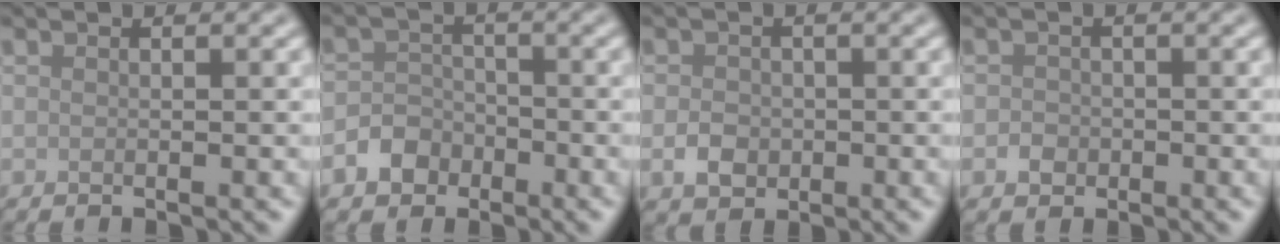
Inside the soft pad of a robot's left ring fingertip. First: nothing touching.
{"total": 2.6, "force": [-1.4, 2.1, 0.7], "torque": [-0.006, 0.007, -0.030]}
{"total": 2.1, "force": [-0.5, 1.8, 1.1], "torque": [-0.017, -0.002, -0.014]}
{"total": 1.2, "force": [-0.4, 1.1, 0.3], "torque": [0.001, -0.001, -0.010]}